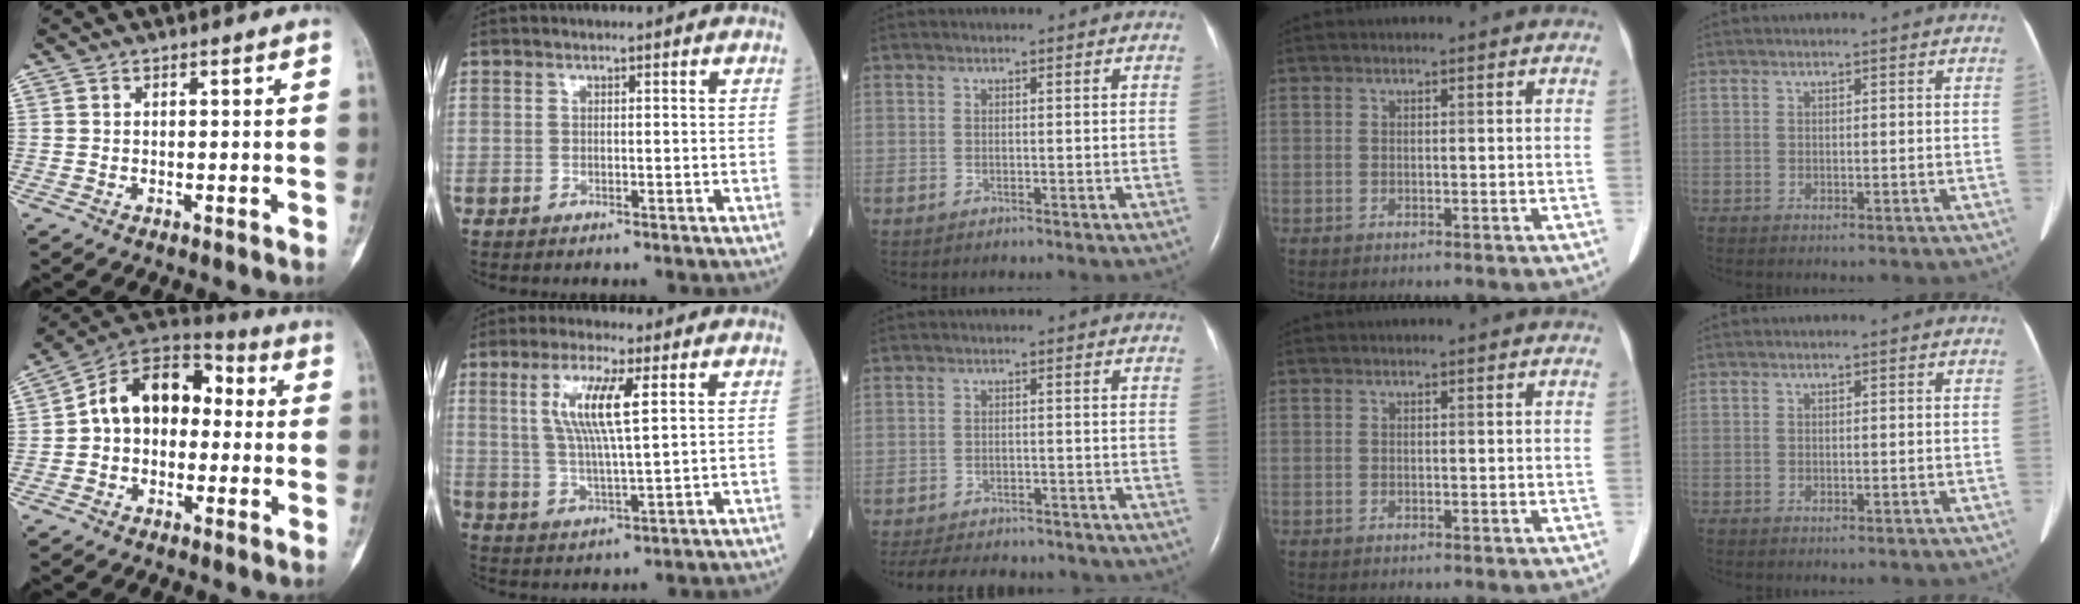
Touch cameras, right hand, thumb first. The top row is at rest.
{"thumb": {"total": 13.8, "force": [0.3, 9.8, 9.7], "torque": [-0.118, 0.050, -0.013]}, "index": {"total": 9.0, "force": [2.9, 1.0, 8.4], "torque": [-0.172, 0.003, 0.057]}, "middle": {"total": 17.7, "force": [-15.4, 5.6, 6.7], "torque": [-0.156, -0.013, -0.193]}}